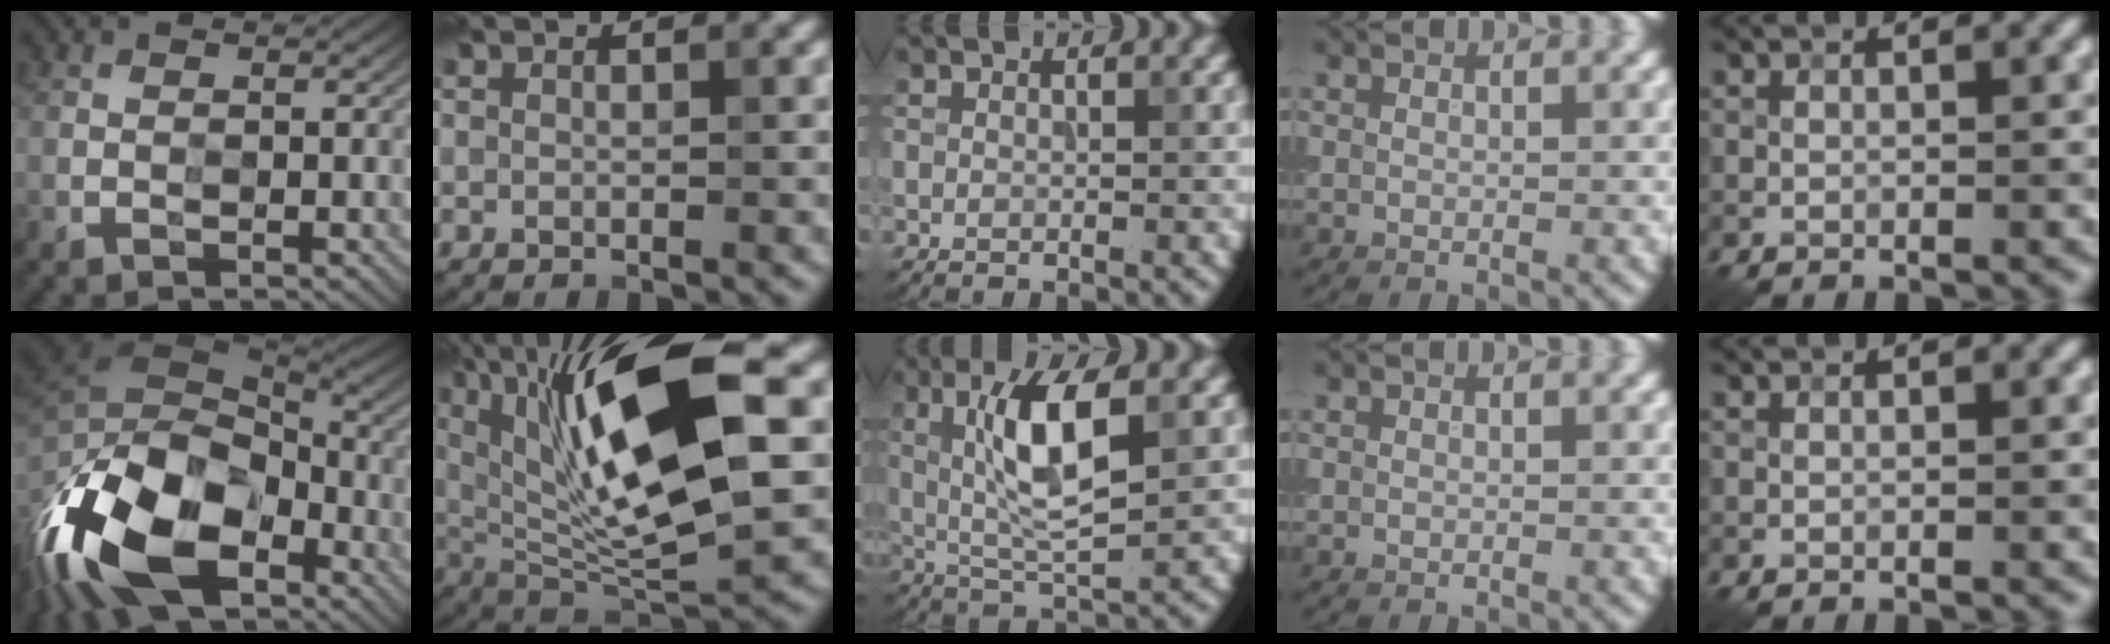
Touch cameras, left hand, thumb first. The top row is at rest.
{"thumb": {"total": 18.2, "force": [-8.1, 11.1, 11.9], "torque": [-0.254, -0.029, -0.134]}, "index": {"total": 14.7, "force": [3.8, 4.7, 13.4], "torque": [-0.245, 0.002, 0.067]}, "middle": {"total": 6.7, "force": [1.4, 1.6, 6.3], "torque": [-0.121, 0.003, 0.028]}}